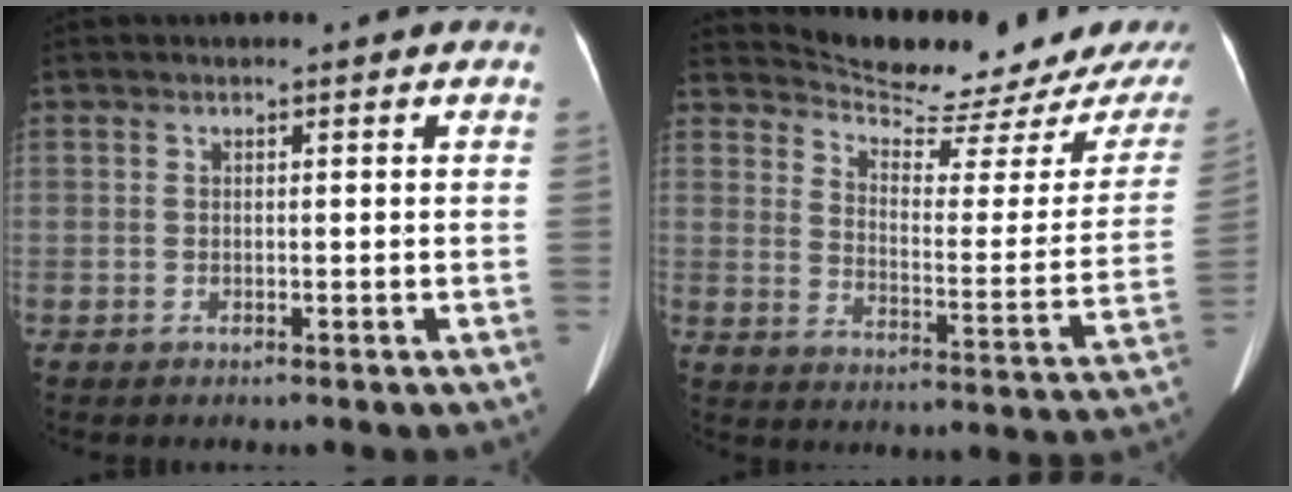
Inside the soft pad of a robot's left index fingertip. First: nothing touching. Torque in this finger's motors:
{"motor_torque": [0.31, -0.56, 0.00, 0.00]}